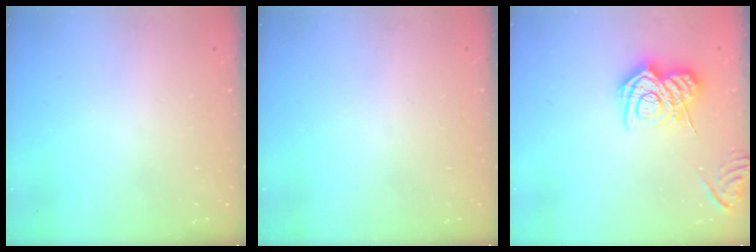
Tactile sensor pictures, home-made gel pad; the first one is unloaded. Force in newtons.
{"total": 0.0}
{"total": 11.6, "press": 11.6, "slide": 0.6}